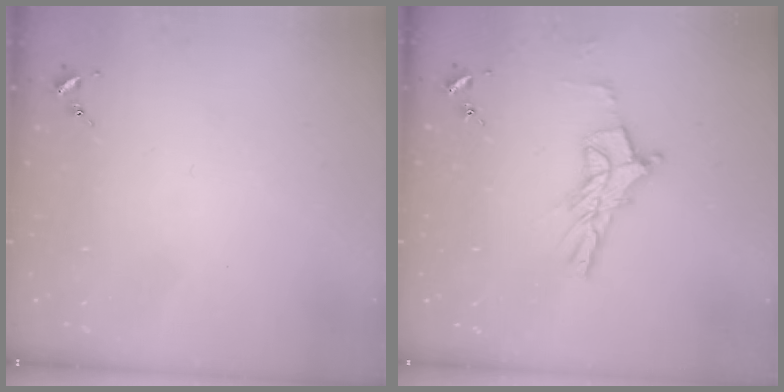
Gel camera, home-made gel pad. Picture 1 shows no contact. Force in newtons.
{"total": 11.4, "press": 11.4, "slide": 0.9}